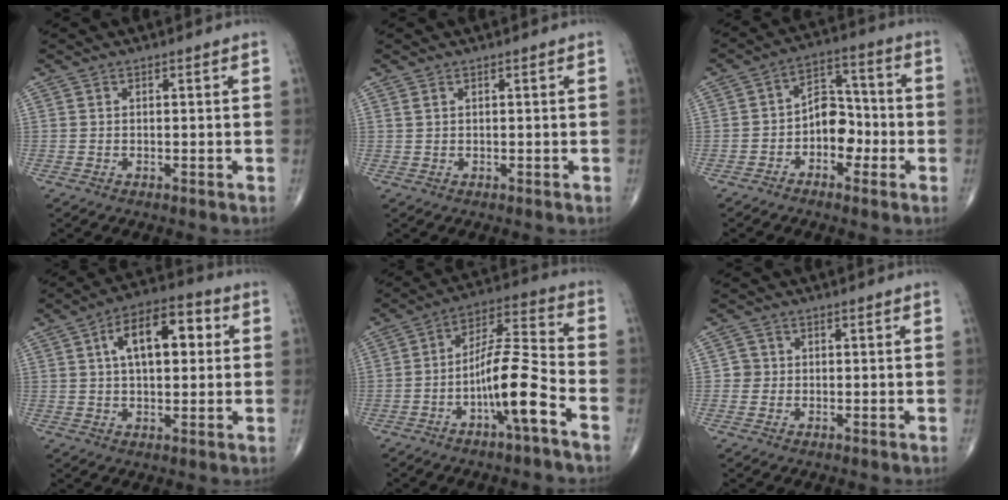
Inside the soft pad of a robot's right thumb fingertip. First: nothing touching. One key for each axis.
{"total": 0.7, "fx": 0.5, "fy": 0.2, "fz": 0.4, "tx": -0.011, "ty": 0.006, "tz": 0.013}
{"total": 8.2, "fx": -2.3, "fy": 5.7, "fz": 5.5, "tx": -0.047, "ty": 0.038, "tz": -0.051}
{"total": 13.2, "fx": 3.1, "fy": 6.7, "fz": 10.9, "tx": -0.157, "ty": 0.020, "tz": 0.044}
{"total": 12.5, "fx": -5.5, "fy": 1.9, "fz": 11.1, "tx": -0.206, "ty": 0.051, "tz": -0.098}
{"total": 1.8, "fx": 0.0, "fy": 1.8, "fz": 0.0, "tx": 0.012, "ty": 0.006, "tz": -0.004}